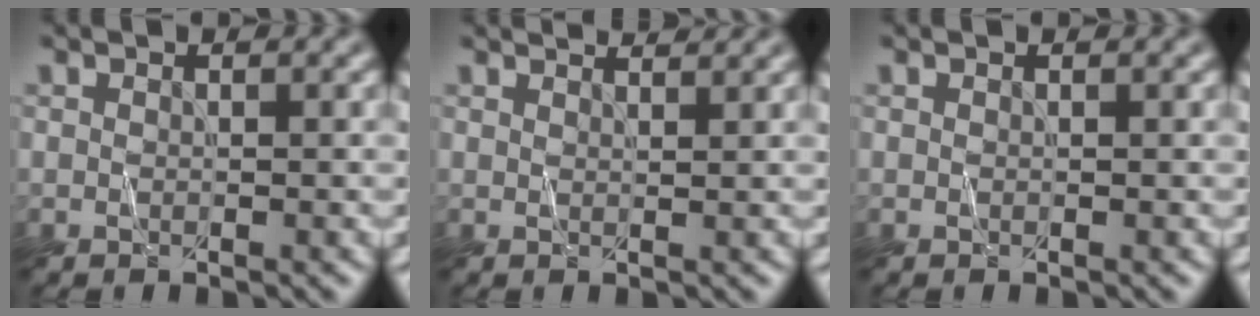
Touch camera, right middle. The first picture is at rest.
{"total": 3.0, "force": [2.7, 0.7, 1.1], "torque": [-0.001, 0.006, 0.018]}
{"total": 0.0}